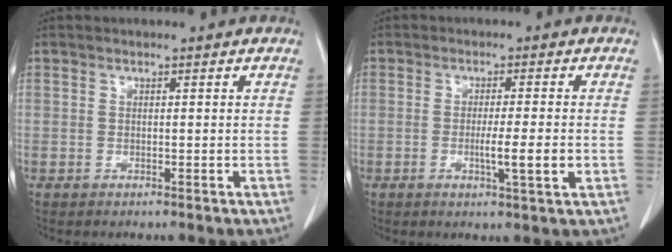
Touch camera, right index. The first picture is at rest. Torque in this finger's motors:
{"motor_torque": [0.96, -0.38, 0.48, 0.06]}